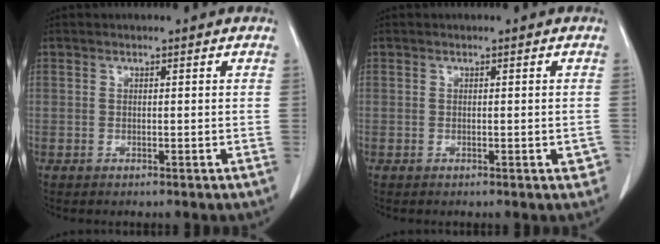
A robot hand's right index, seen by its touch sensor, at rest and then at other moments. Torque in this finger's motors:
{"motor_torque": [0.01, 0.00, 0.01, 0.00]}